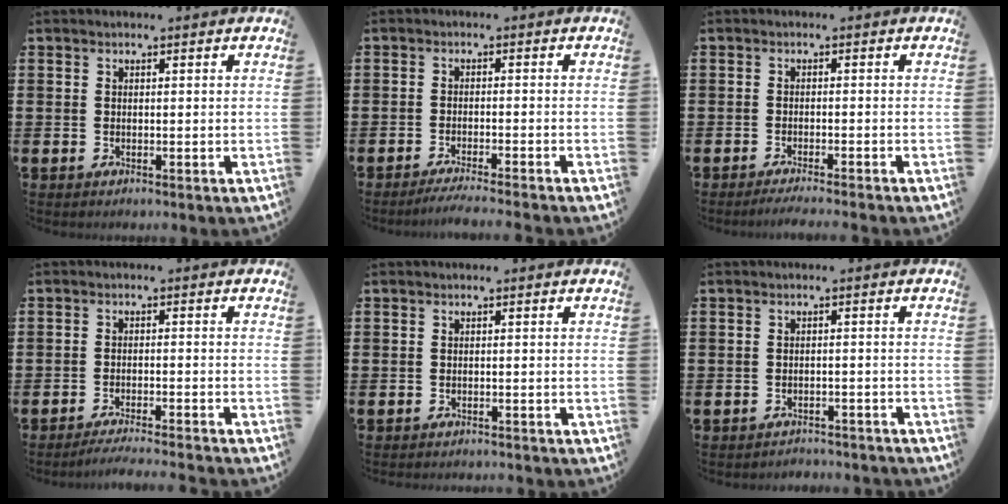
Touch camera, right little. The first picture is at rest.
{"total": 2.1, "force": [-1.9, -0.3, 0.9], "torque": [-0.013, 0.003, -0.036]}
{"total": 1.4, "force": [-1.2, -0.2, 0.5], "torque": [-0.007, 0.000, -0.024]}
{"total": 2.3, "force": [-2.2, -0.4, 0.7], "torque": [-0.010, 0.001, -0.043]}
{"total": 0.7, "force": [-0.7, 0.0, 0.0], "torque": [0.000, -0.001, -0.014]}
{"total": 1.6, "force": [-1.6, 0.0, -0.2], "torque": [-0.002, 0.004, -0.036]}